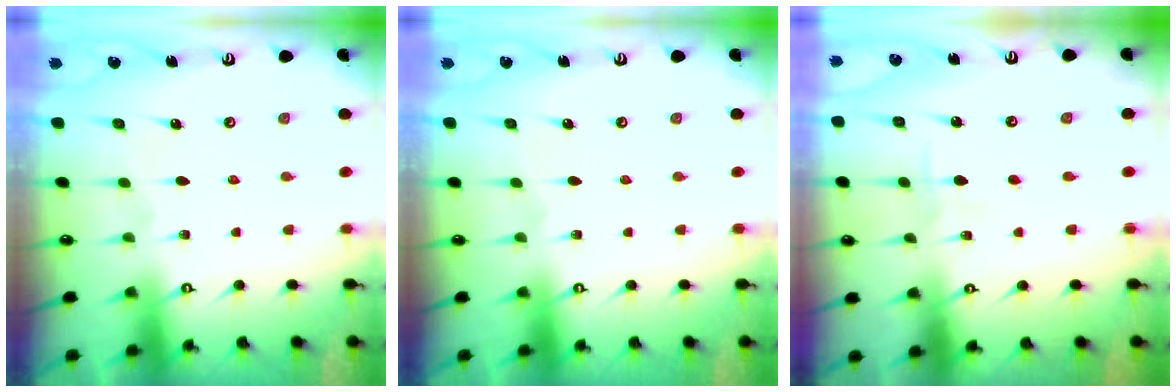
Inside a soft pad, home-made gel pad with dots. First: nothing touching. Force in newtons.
{"total": 0.0}
{"total": 2.4, "press": 2.4, "slide": 0.3}